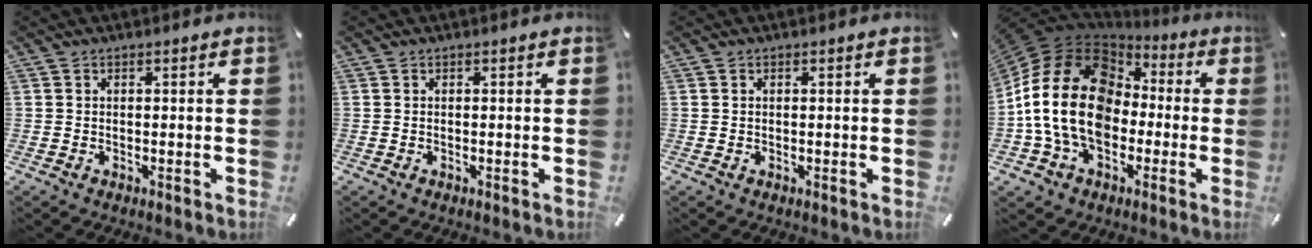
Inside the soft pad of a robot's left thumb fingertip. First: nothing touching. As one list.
[{"total": 0.0}, {"total": 0.0}, {"total": 20.3, "force": [-1.5, 15.8, 12.7], "torque": [-0.262, 0.018, -0.027]}]